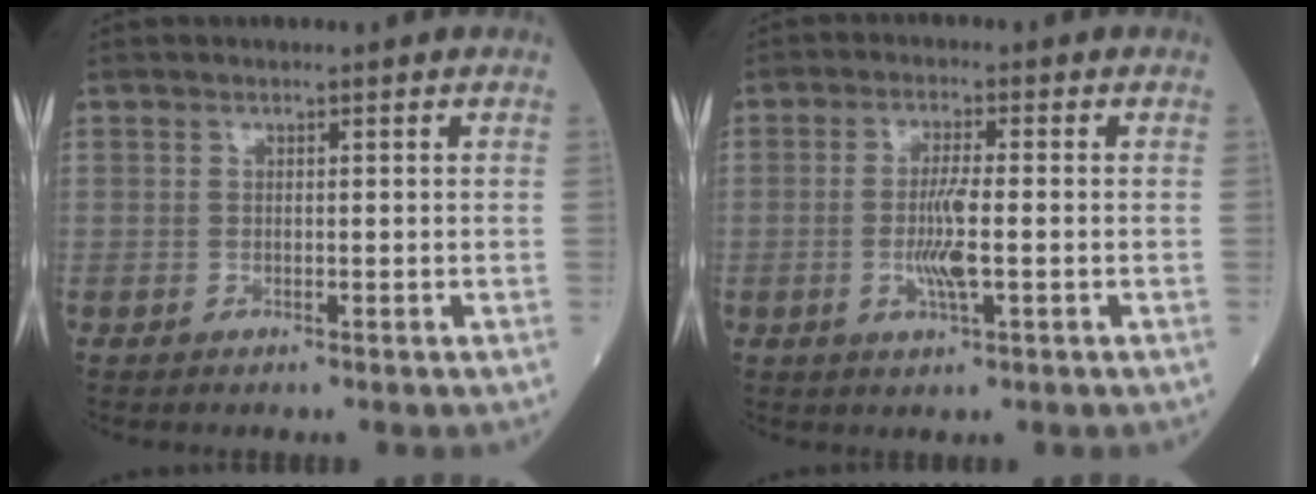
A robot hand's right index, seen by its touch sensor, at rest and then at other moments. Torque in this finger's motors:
{"motor_torque": [1.13, -0.23, 0.60, 0.16]}